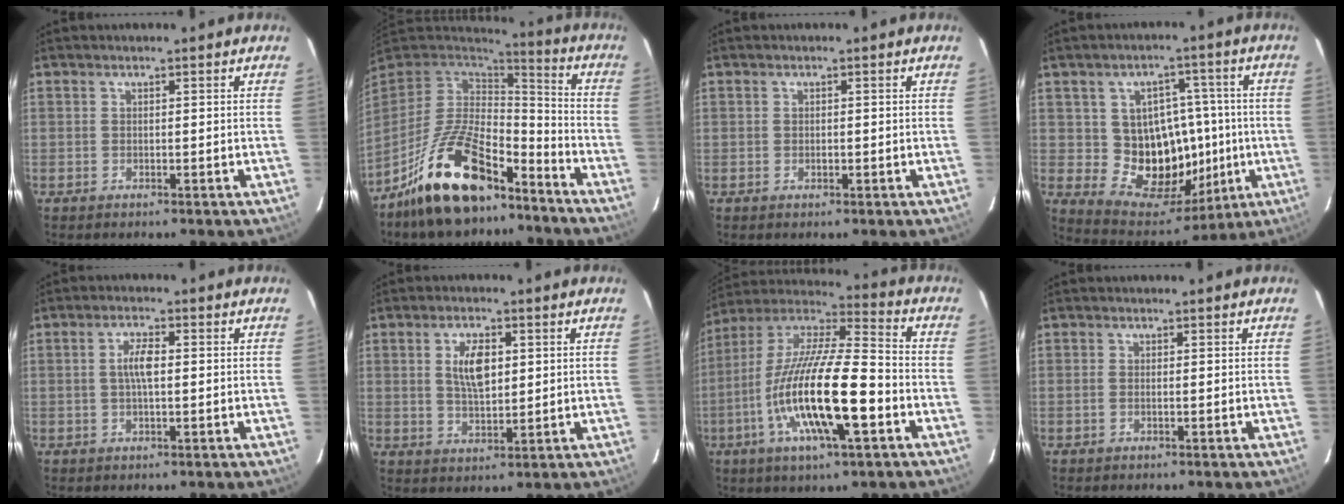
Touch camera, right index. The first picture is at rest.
{"total": 20.0, "force": [-13.3, 8.2, 12.5], "torque": [-0.251, -0.009, -0.229]}
{"total": 0.8, "force": [-0.1, 0.8, 0.2], "torque": [-0.003, 0.000, 0.000]}
{"total": 14.1, "force": [-0.9, 12.7, 6.1], "torque": [-0.105, 0.015, 0.008]}
{"total": 3.7, "force": [0.2, 1.2, 3.5], "torque": [-0.069, 0.006, 0.004]}
{"total": 6.7, "force": [1.6, 3.1, 5.6], "torque": [-0.102, 0.004, 0.034]}
{"total": 21.5, "force": [-6.9, 4.9, 19.7], "torque": [-0.372, -0.027, -0.133]}
{"total": 0.6, "force": [-0.1, 0.0, 0.6], "torque": [-0.014, 0.000, -0.003]}